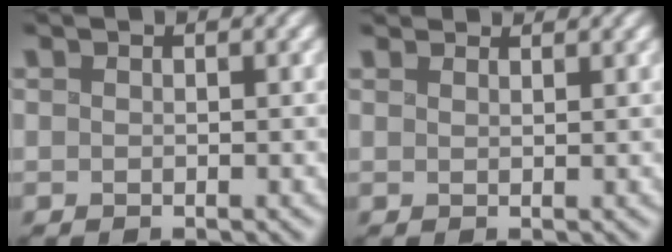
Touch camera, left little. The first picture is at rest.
{"total": 2.0, "force": [1.9, 0.4, 0.4], "torque": [-0.019, 0.007, 0.033]}